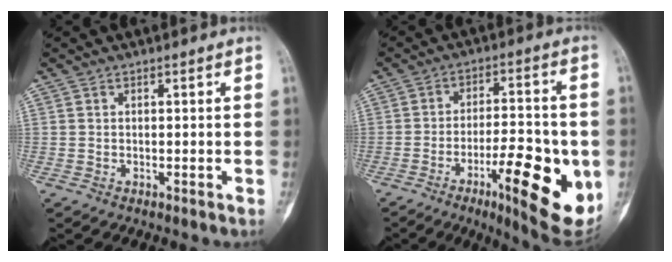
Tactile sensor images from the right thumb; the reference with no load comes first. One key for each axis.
{"total": 18.1, "fx": -5.7, "fy": 5.0, "fz": 16.5, "tx": -0.213, "ty": 0.005, "tz": -0.077}